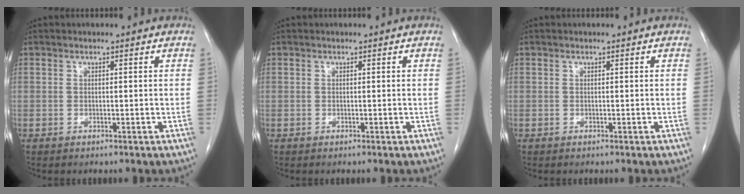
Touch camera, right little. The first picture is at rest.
{"total": 0.0}
{"total": 0.0}